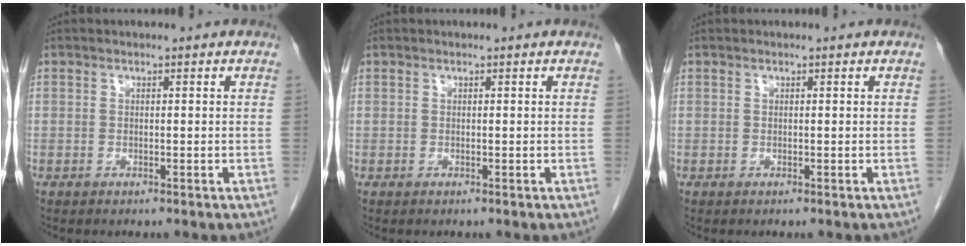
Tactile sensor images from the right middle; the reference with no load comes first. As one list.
[{"total": 0.0}, {"total": 0.0}]